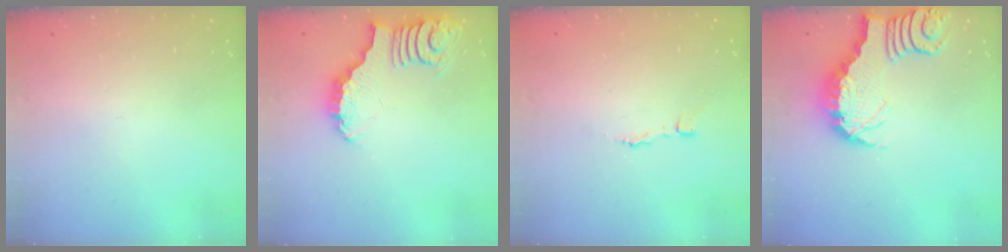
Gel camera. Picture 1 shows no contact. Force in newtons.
{"total": 3.4, "press": 3.4, "slide": 0.5}
{"total": 1.7, "press": 1.7, "slide": 0.1}
{"total": 3.0, "press": 2.9, "slide": 0.6}